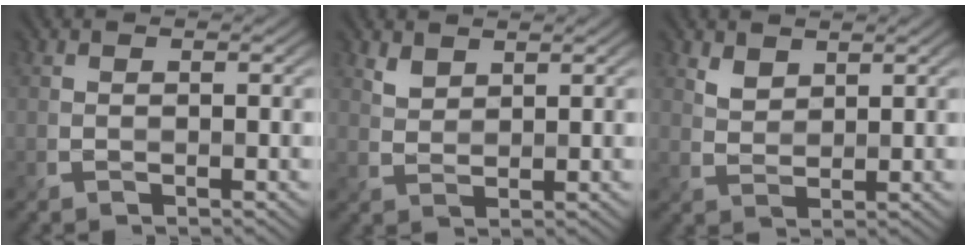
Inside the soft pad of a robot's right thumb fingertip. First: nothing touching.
{"total": 2.1, "force": [1.7, 0.9, 0.8], "torque": [-0.022, -0.003, 0.042]}
{"total": 2.4, "force": [1.9, 1.2, 1.0], "torque": [-0.025, -0.004, 0.045]}